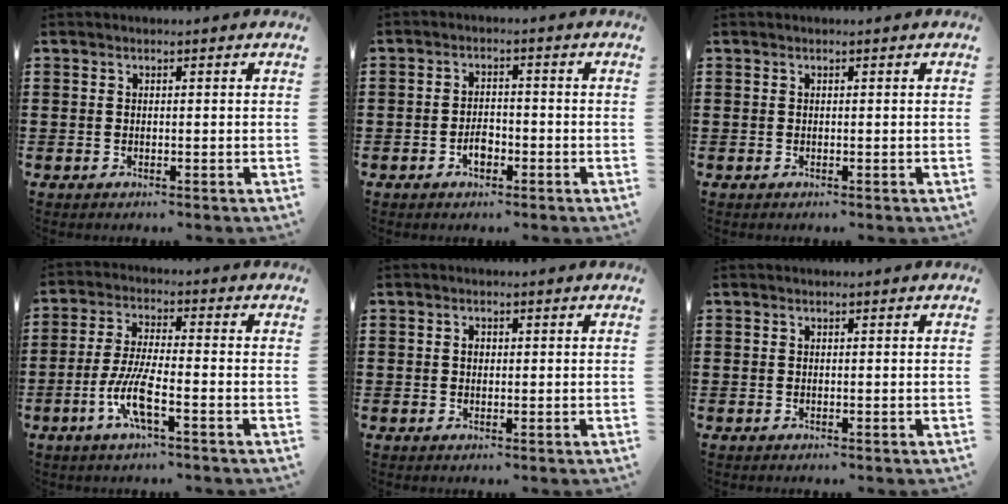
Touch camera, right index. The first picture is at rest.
{"total": 2.9, "force": [-1.3, 1.7, 2.0], "torque": [-0.039, 0.004, -0.025]}
{"total": 0.0}
{"total": 7.4, "force": [-3.2, 1.4, 6.5], "torque": [-0.147, -0.014, -0.066]}
{"total": 1.1, "force": [0.2, 0.8, 0.7], "torque": [-0.016, 0.005, 0.003]}
{"total": 0.0}